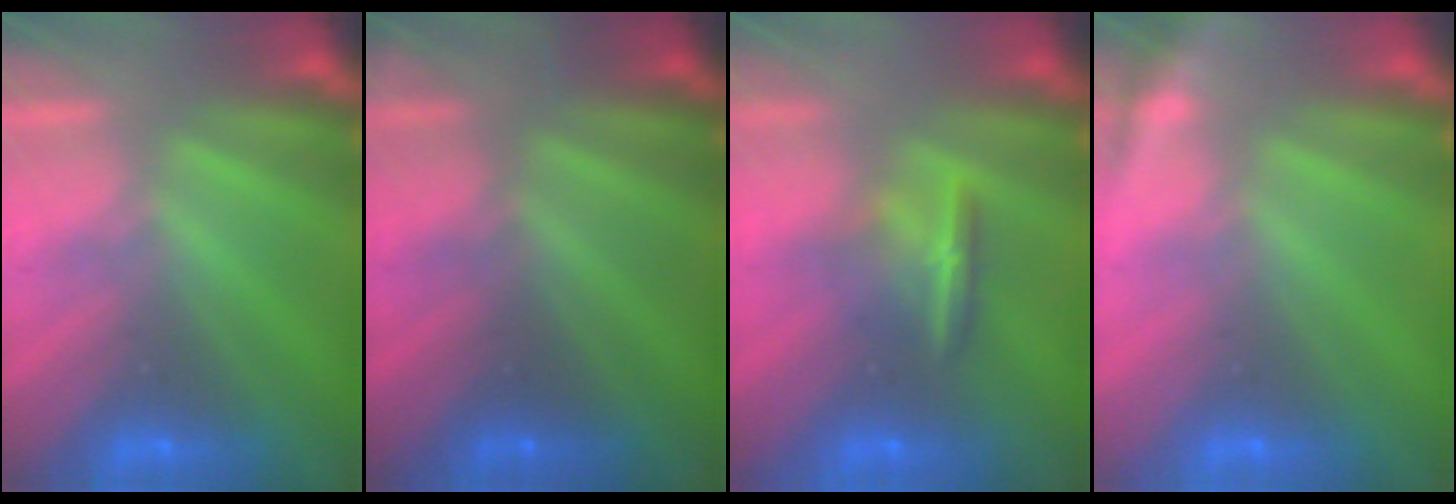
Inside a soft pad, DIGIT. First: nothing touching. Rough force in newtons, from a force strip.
{"total": 2.5}
{"total": 7.7}
{"total": 1.7}